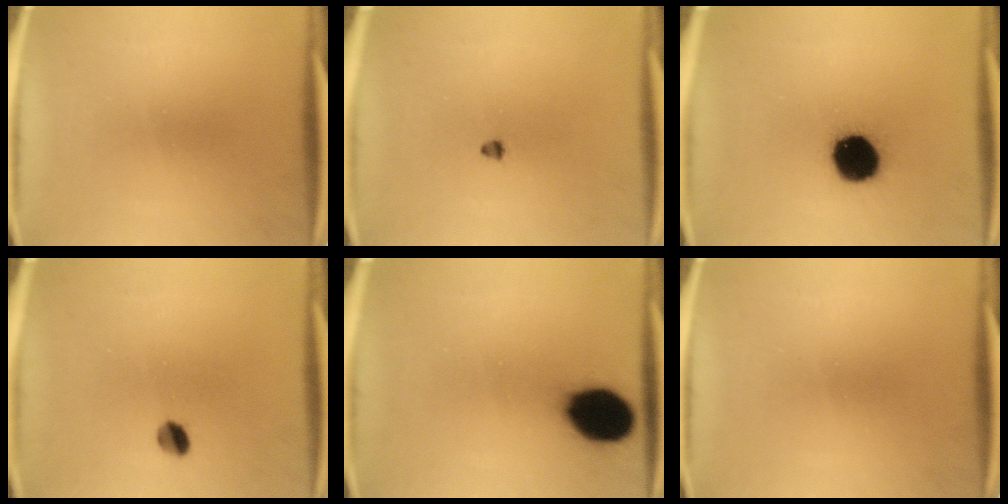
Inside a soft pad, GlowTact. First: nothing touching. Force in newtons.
{"total": 1.1}
{"total": 14.6}
{"total": 3.0}
{"total": 14.3}
{"total": 0.0}